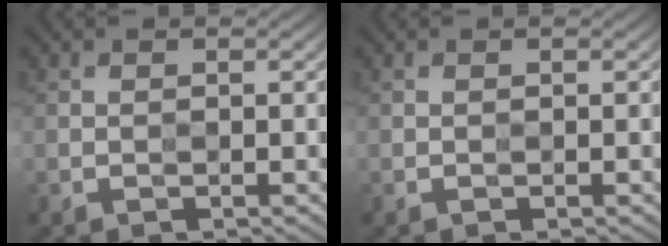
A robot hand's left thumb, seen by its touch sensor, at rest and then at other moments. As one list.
[{"total": 0.0}]